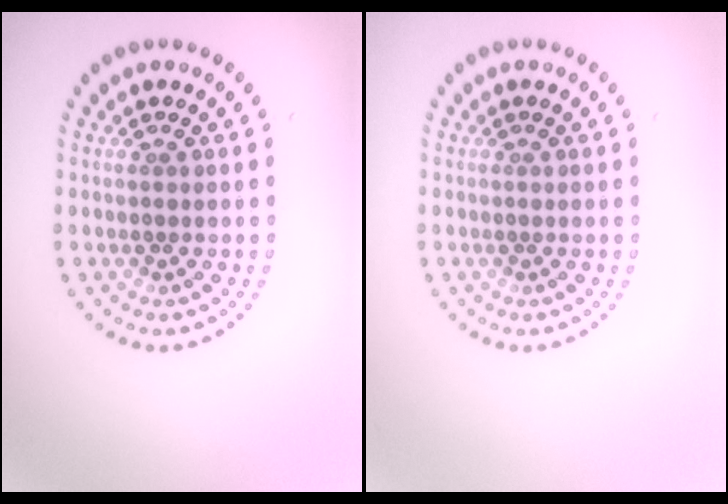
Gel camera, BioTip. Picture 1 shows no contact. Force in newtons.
{"total": 0.0}